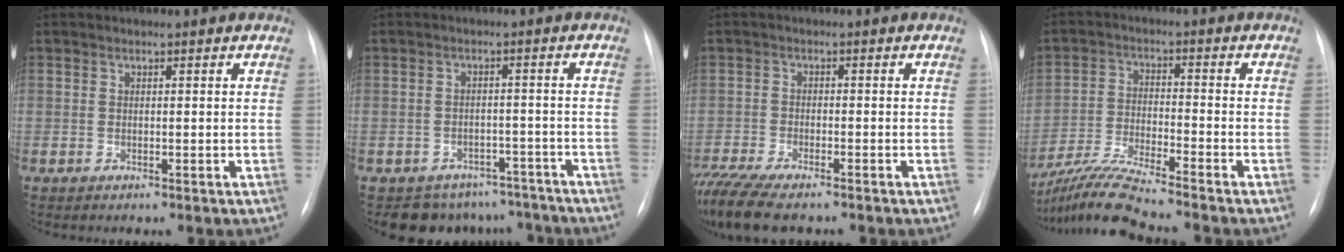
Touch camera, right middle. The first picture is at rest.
{"total": 8.7, "force": [-7.3, 4.6, -0.3], "torque": [0.023, 0.029, -0.084]}
{"total": 10.5, "force": [-8.6, 2.0, 5.6], "torque": [-0.103, -0.018, -0.143]}
{"total": 9.5, "force": [-8.6, -1.8, 3.5], "torque": [-0.069, -0.021, -0.161]}